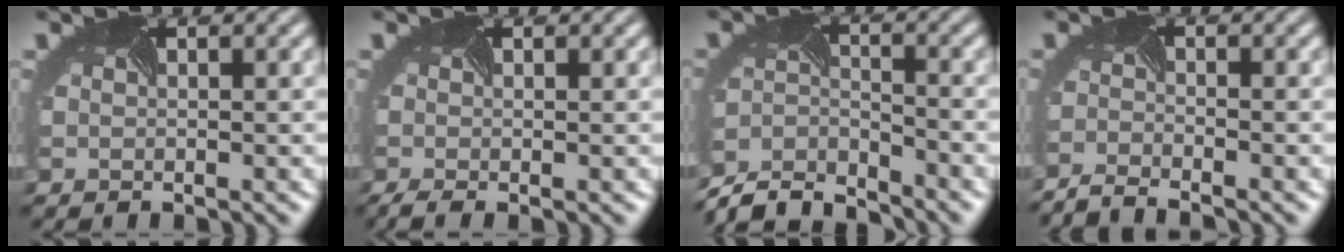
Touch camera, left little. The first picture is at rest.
{"total": 2.2, "force": [-1.1, 0.6, 1.9], "torque": [-0.030, -0.003, -0.018]}
{"total": 6.3, "force": [-6.3, 0.5, 0.5], "torque": [-0.019, -0.007, -0.120]}
{"total": 3.5, "force": [-3.5, -0.4, 0.1], "torque": [-0.008, -0.007, -0.067]}